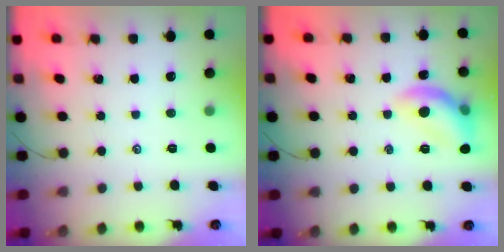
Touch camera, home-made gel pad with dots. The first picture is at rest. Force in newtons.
{"total": 12.1, "press": 12.1, "slide": 0.7}